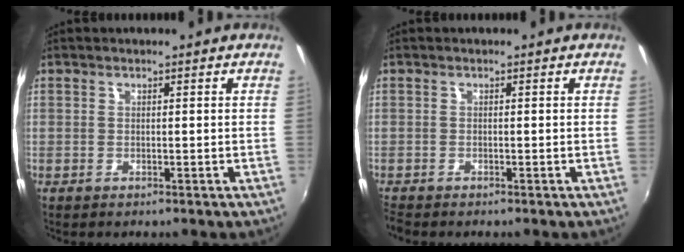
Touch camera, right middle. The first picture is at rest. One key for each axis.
{"total": 1.5, "fx": -1.4, "fy": 0.1, "fz": 0.5, "tx": -0.010, "ty": -0.011, "tz": -0.026}